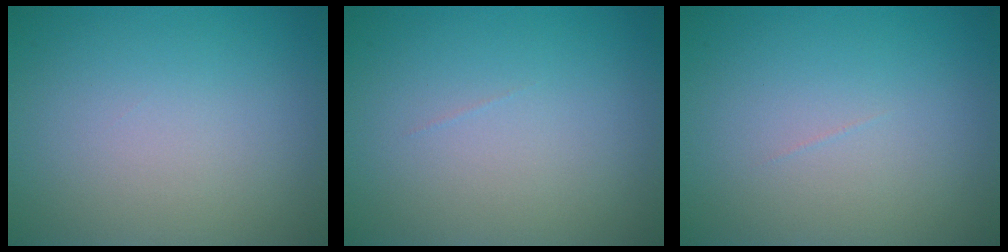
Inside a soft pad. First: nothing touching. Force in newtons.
{"total": 0.0}
{"total": 0.0}